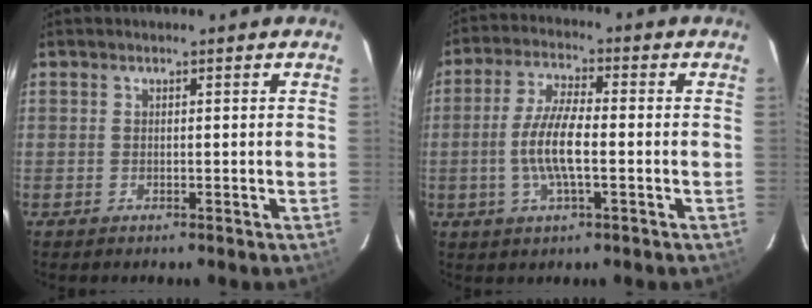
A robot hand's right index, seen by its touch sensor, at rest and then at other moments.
{"total": 8.3, "force": [-1.5, 2.1, 7.9], "torque": [-0.159, 0.001, -0.032]}